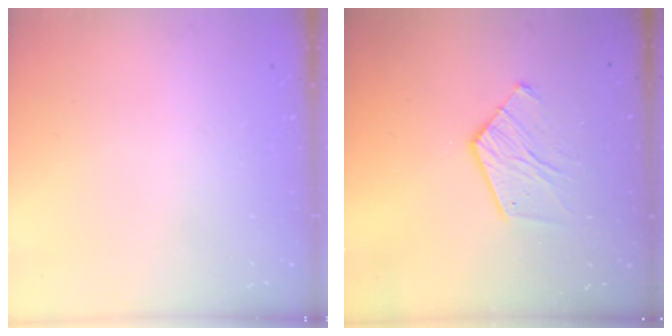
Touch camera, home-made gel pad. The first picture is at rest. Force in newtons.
{"total": 9.9, "press": 9.9, "slide": 0.8}